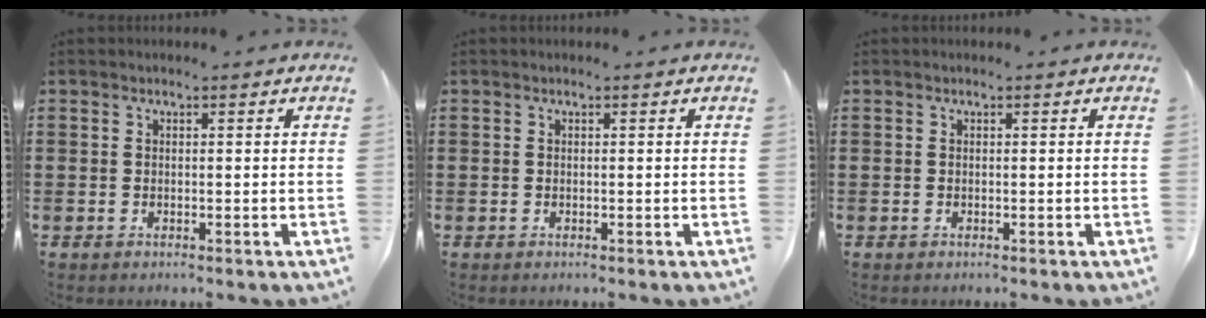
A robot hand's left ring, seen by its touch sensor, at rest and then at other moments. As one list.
[{"total": 0.0}, {"total": 0.0}]